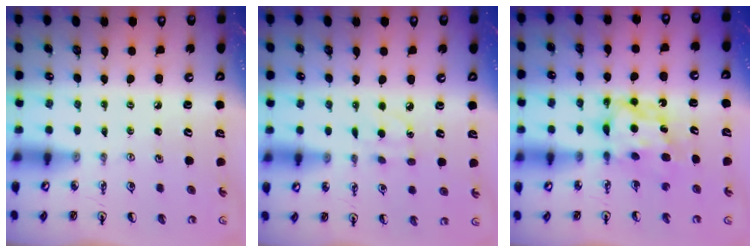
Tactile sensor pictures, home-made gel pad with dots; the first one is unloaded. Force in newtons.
{"total": 6.1, "press": 6.1, "slide": 0.7}
{"total": 6.9, "press": 6.9, "slide": 0.5}